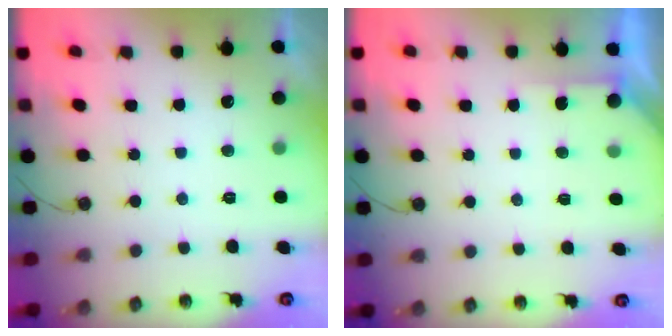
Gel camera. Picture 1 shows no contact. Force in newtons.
{"total": 2.8, "press": 2.8, "slide": 0.2}